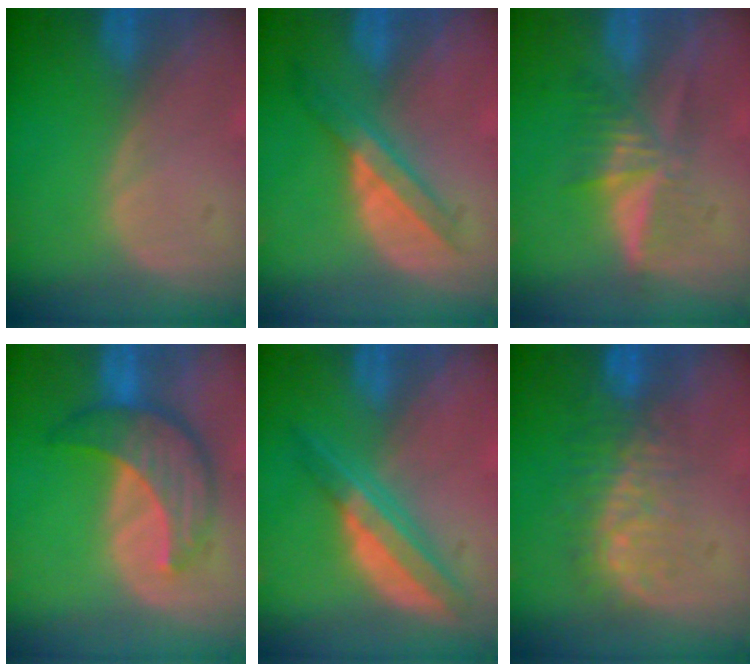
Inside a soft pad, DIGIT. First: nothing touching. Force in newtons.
{"total": 5.8, "press": 5.3, "slide": 2.3}
{"total": 5.2, "press": 5.1, "slide": 0.9}
{"total": 7.9, "press": 7.6, "slide": 2.2}
{"total": 6.7, "press": 5.6, "slide": 3.7}
{"total": 7.6, "press": 7.3, "slide": 2.3}